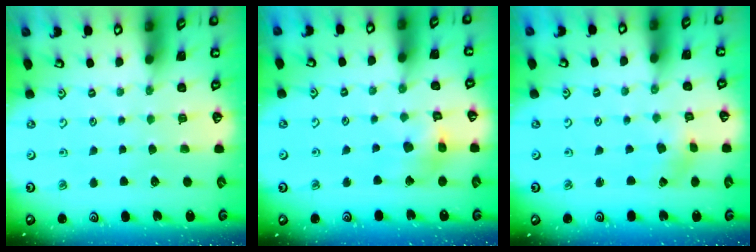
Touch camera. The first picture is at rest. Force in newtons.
{"total": 11.0, "press": 10.8, "slide": 1.6}
{"total": 1.5, "press": 1.5, "slide": 0.3}